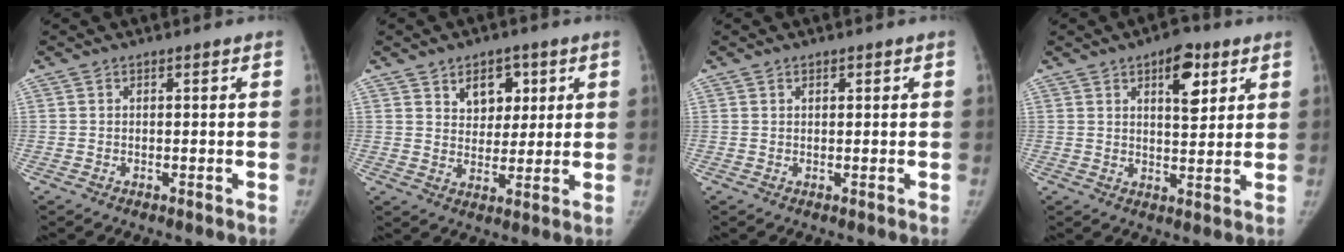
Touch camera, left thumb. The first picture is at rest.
{"total": 7.3, "force": [3.3, 5.1, 4.0], "torque": [-0.022, -0.016, 0.052]}
{"total": 0.8, "force": [0.5, 0.4, 0.4], "torque": [-0.003, -0.002, 0.007]}
{"total": 7.9, "force": [3.8, 3.7, 5.8], "torque": [-0.060, -0.018, 0.051]}